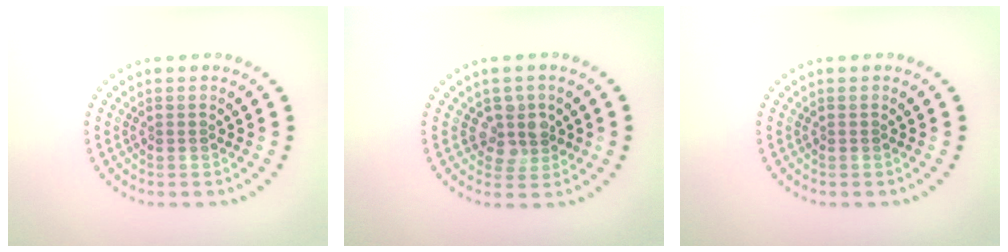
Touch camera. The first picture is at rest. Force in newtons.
{"total": 2.5, "press": 2.1, "slide": 1.3}
{"total": 0.0}